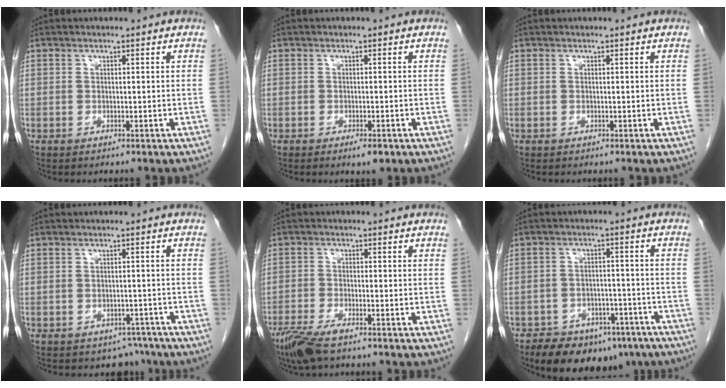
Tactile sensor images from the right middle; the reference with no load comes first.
{"total": 2.0, "force": [-1.2, 0.5, 1.5], "torque": [-0.022, -0.002, -0.014]}
{"total": 0.0}
{"total": 3.6, "force": [-2.8, 2.2, 0.0], "torque": [0.010, 0.009, -0.035]}
{"total": 5.7, "force": [-4.2, 0.9, 3.7], "torque": [-0.077, -0.015, -0.078]}
{"total": 13.8, "force": [-9.8, 7.3, 6.3], "torque": [-0.092, 0.006, -0.135]}